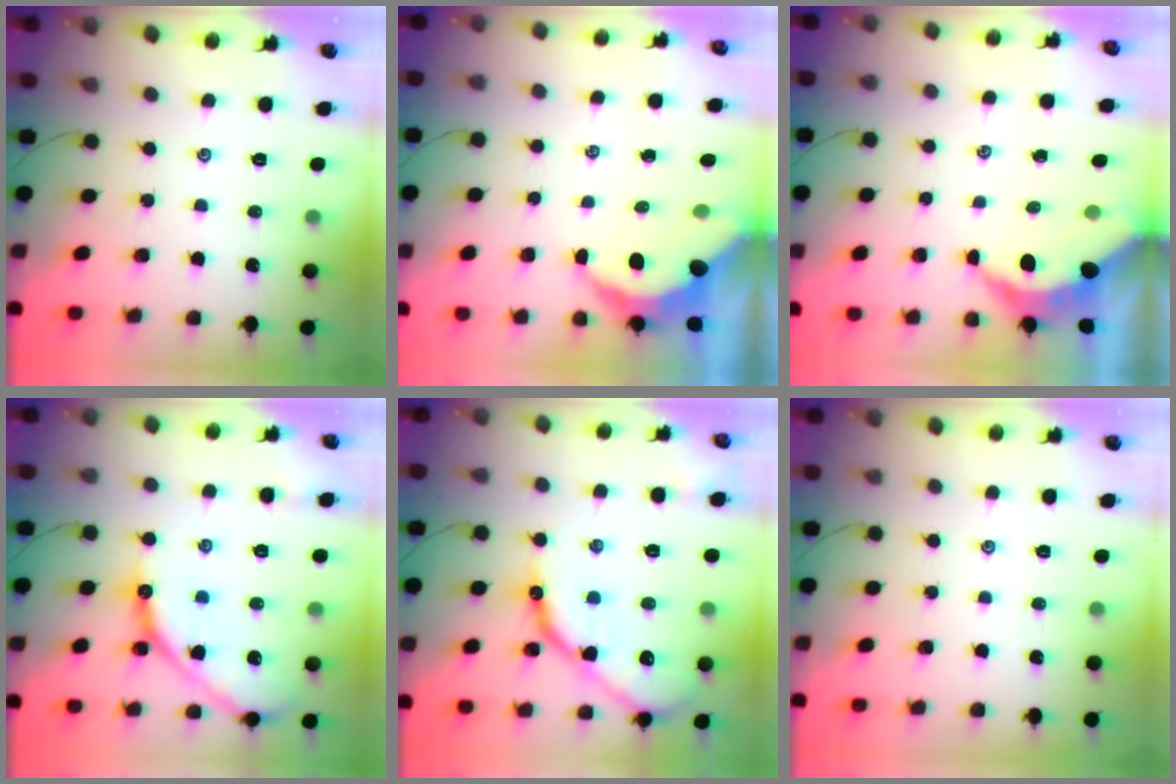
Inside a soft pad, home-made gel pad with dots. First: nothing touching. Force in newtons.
{"total": 6.8, "press": 6.7, "slide": 0.9}
{"total": 5.2, "press": 5.1, "slide": 0.7}
{"total": 15.1, "press": 15.0, "slide": 1.3}
{"total": 15.1, "press": 15.0, "slide": 1.5}
{"total": 0.0}